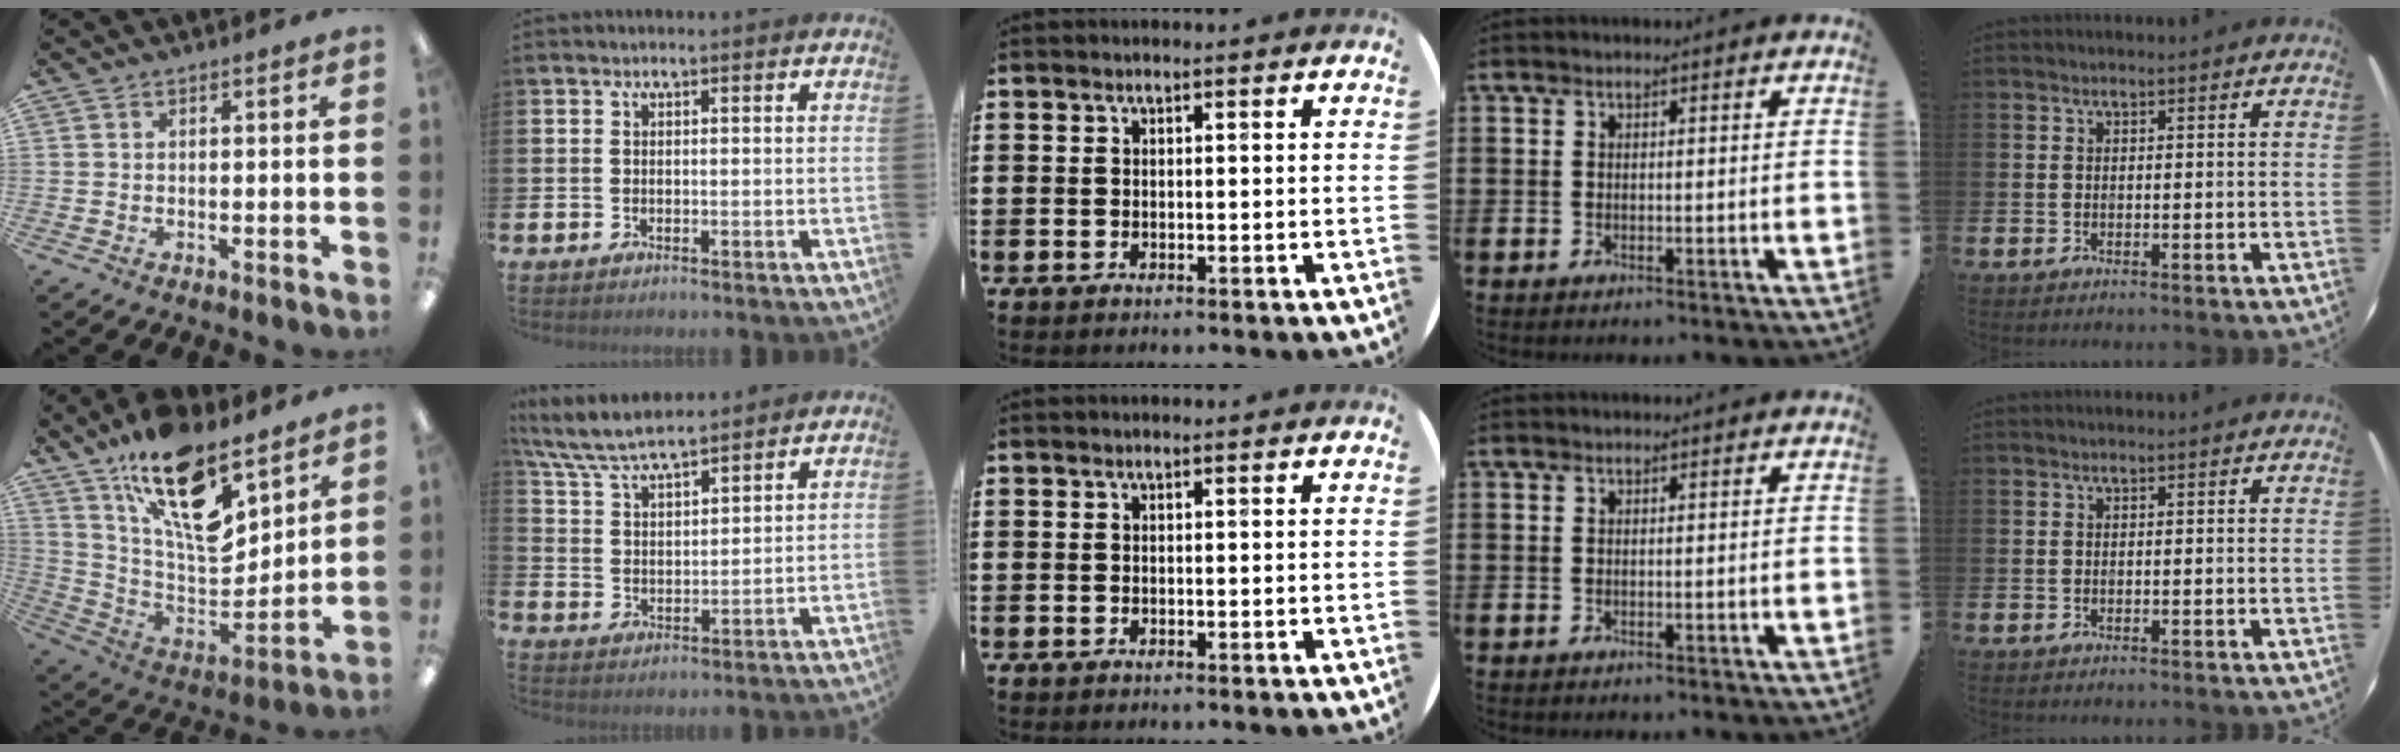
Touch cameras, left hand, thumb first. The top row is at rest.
{"thumb": {"total": 20.1, "force": [12.4, 8.4, 13.4], "torque": [-0.232, -0.081, 0.217]}, "index": {"total": 7.4, "force": [6.9, 1.1, 2.2], "torque": [-0.071, -0.033, 0.125]}}